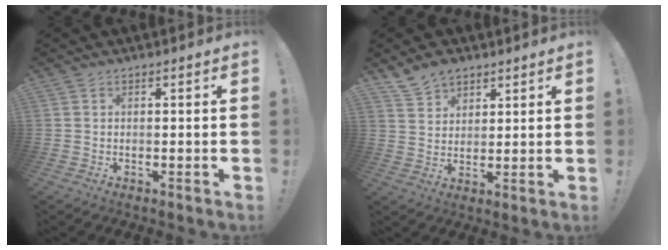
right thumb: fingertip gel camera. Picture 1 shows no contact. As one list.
[{"total": 7.3, "force": [5.6, 4.3, 1.8], "torque": [-0.035, -0.029, 0.110]}]